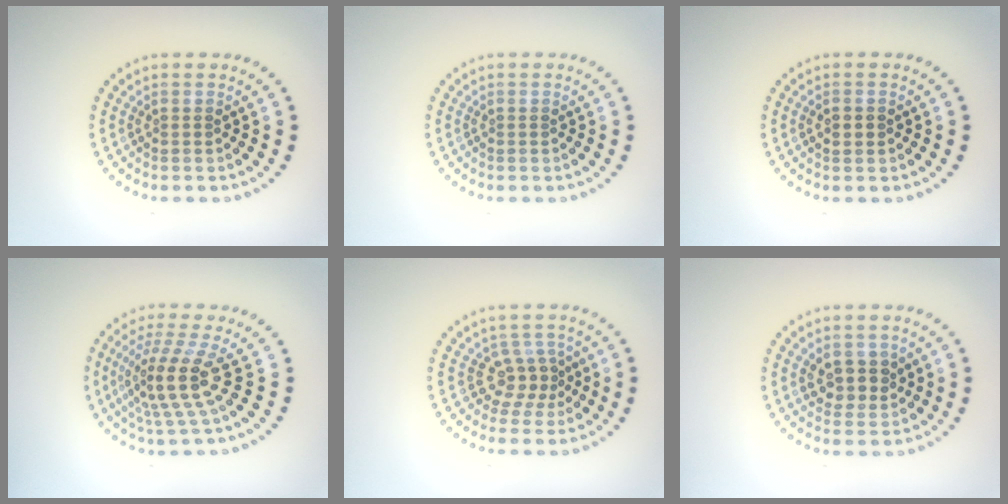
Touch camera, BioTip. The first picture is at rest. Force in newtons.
{"total": 0.0}
{"total": 1.6, "press": 1.6, "slide": 0.3}
{"total": 4.8, "press": 3.5, "slide": 3.3}
{"total": 2.5, "press": 1.8, "slide": 1.7}
{"total": 2.9, "press": 2.8, "slide": 0.9}